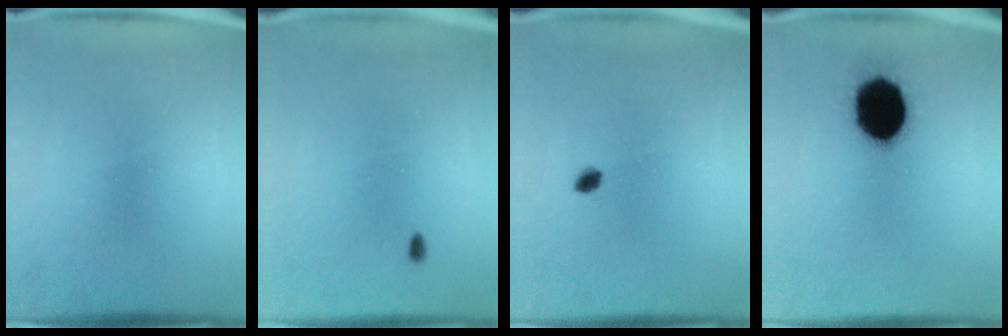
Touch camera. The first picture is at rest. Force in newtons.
{"total": 0.7}
{"total": 1.5}
{"total": 17.9}